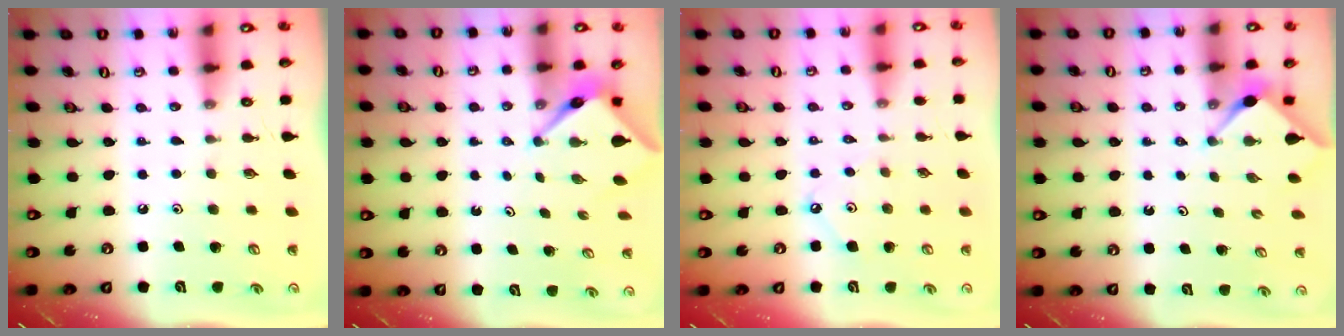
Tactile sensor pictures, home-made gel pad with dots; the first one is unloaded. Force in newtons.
{"total": 3.9, "press": 3.9, "slide": 0.2}
{"total": 3.2, "press": 3.2, "slide": 0.2}
{"total": 2.9, "press": 2.8, "slide": 0.4}